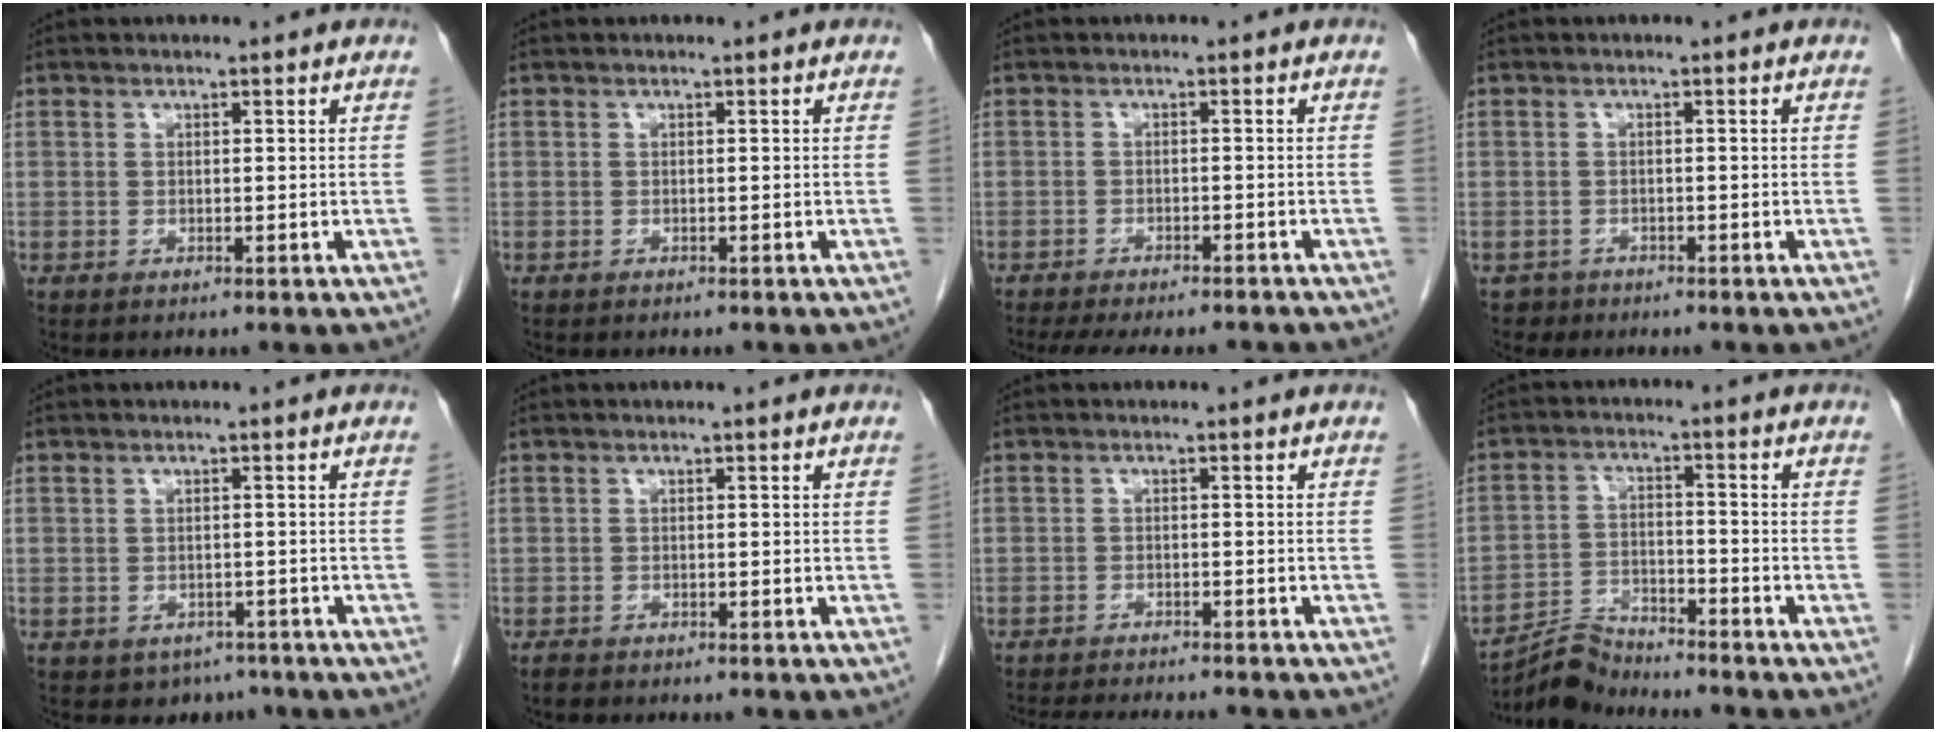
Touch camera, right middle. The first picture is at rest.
{"total": 0.5, "force": [-0.5, 0.1, 0.2], "torque": [-0.005, -0.001, -0.005]}
{"total": 12.7, "force": [-11.1, 2.8, 5.5], "torque": [-0.095, -0.012, -0.144]}
{"total": 1.3, "force": [-1.0, 0.8, -0.5], "torque": [0.003, 0.004, -0.017]}
{"total": 2.8, "force": [-2.0, 2.0, 0.3], "torque": [0.000, 0.006, -0.023]}
{"total": 1.0, "force": [-0.9, 0.4, 0.3], "torque": [-0.013, -0.001, -0.015]}
{"total": 9.4, "force": [-8.6, 1.1, 3.5], "torque": [-0.049, -0.012, -0.120]}
{"total": 5.9, "force": [-5.9, 0.1, -0.4], "torque": [-0.001, -0.002, -0.106]}